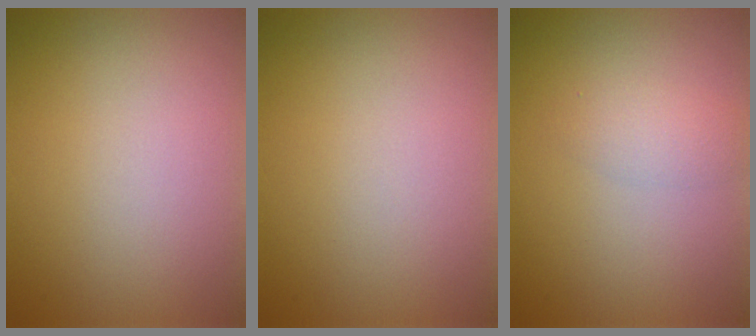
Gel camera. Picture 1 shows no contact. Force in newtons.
{"total": 0.0}
{"total": 1.6, "press": 1.6, "slide": 0.1}